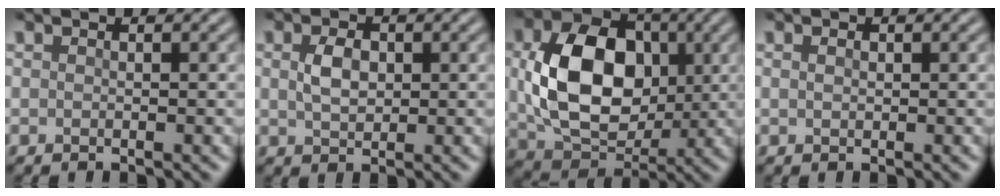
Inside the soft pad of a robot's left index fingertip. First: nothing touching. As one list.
[{"total": 2.7, "force": [0.5, 1.8, 1.9], "torque": [-0.043, 0.002, 0.010]}, {"total": 10.8, "force": [0.7, 7.7, 7.5], "torque": [-0.151, 0.000, 0.020]}, {"total": 0.7, "force": [0.3, 0.5, 0.5], "torque": [-0.010, 0.000, 0.005]}]